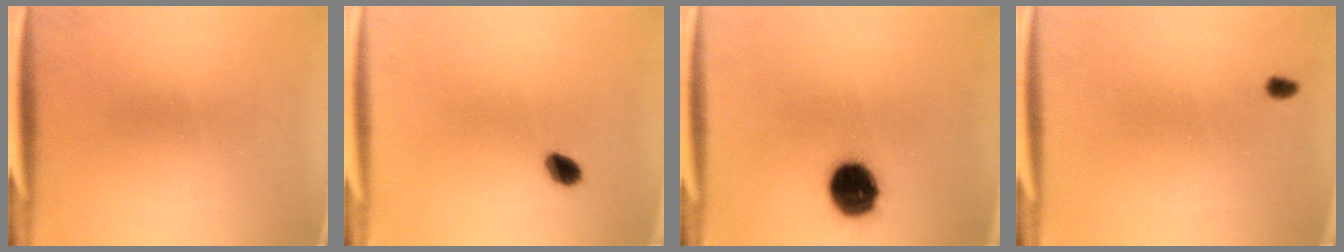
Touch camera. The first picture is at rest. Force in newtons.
{"total": 2.9}
{"total": 11.8}
{"total": 1.5}